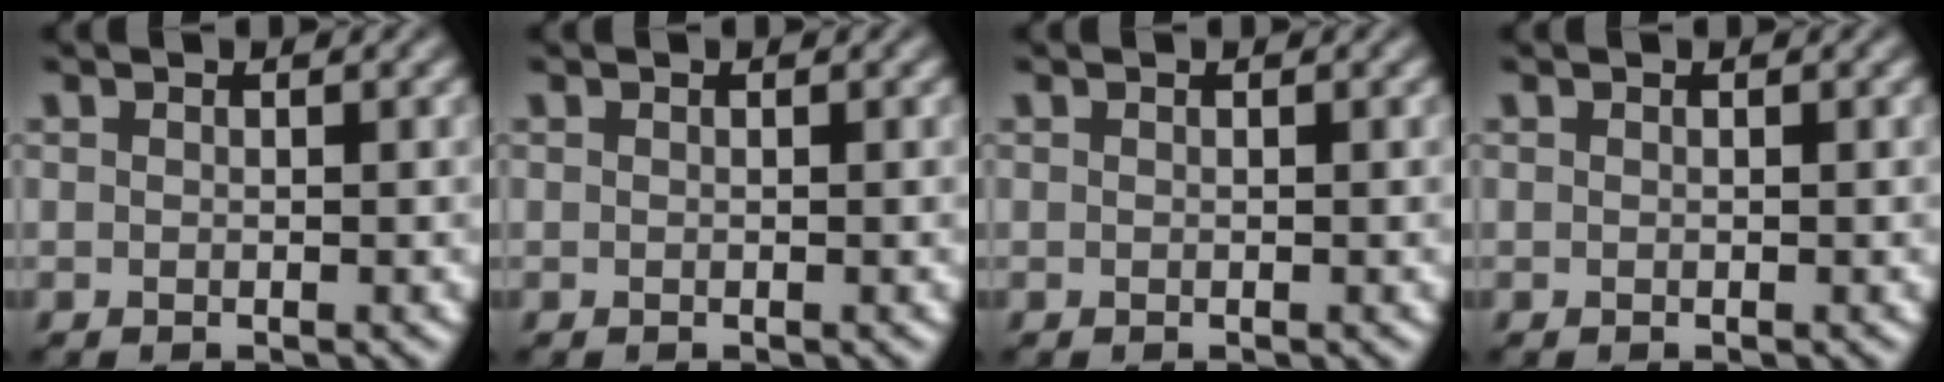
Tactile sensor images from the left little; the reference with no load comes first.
{"total": 0.0}
{"total": 0.0}
{"total": 0.0}